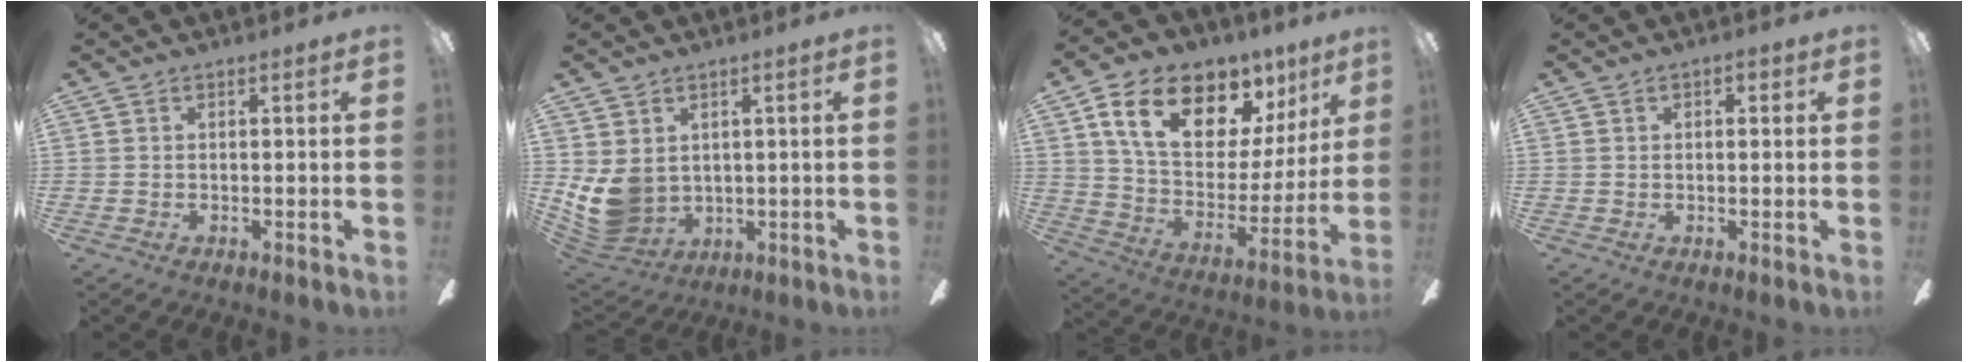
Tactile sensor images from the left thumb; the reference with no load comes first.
{"total": 9.7, "force": [1.3, 8.1, 5.2], "torque": [-0.142, -0.019, 0.028]}
{"total": 19.9, "force": [11.5, 11.4, 11.6], "torque": [-0.193, -0.058, 0.203]}
{"total": 1.0, "force": [0.3, 0.8, 0.5], "torque": [-0.001, 0.001, 0.004]}